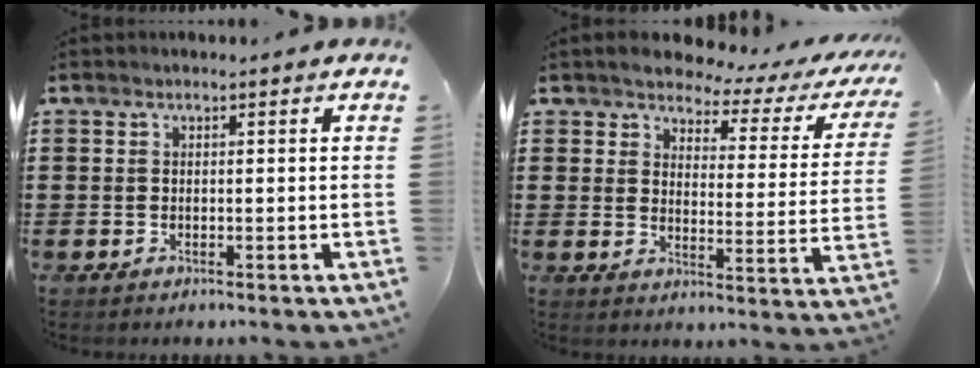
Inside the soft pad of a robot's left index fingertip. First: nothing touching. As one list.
[{"total": 3.5, "force": [3.3, 0.9, 0.8], "torque": [-0.032, -0.026, 0.049]}]